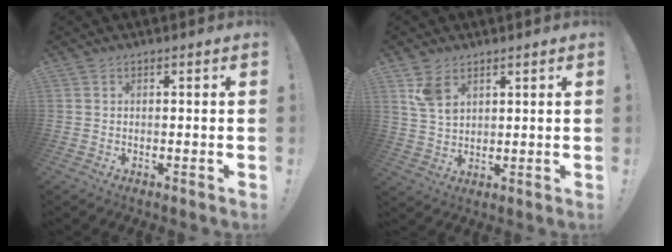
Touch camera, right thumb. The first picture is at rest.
{"total": 6.5, "force": [4.0, 3.7, 3.5], "torque": [-0.053, -0.021, 0.075]}